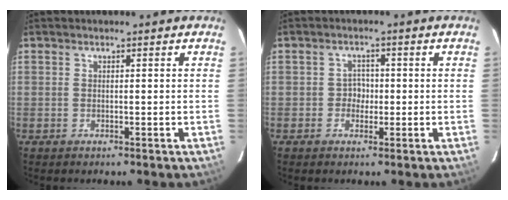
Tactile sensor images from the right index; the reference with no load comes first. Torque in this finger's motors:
{"motor_torque": [0.23, 0.19, 0.07, 0.01]}